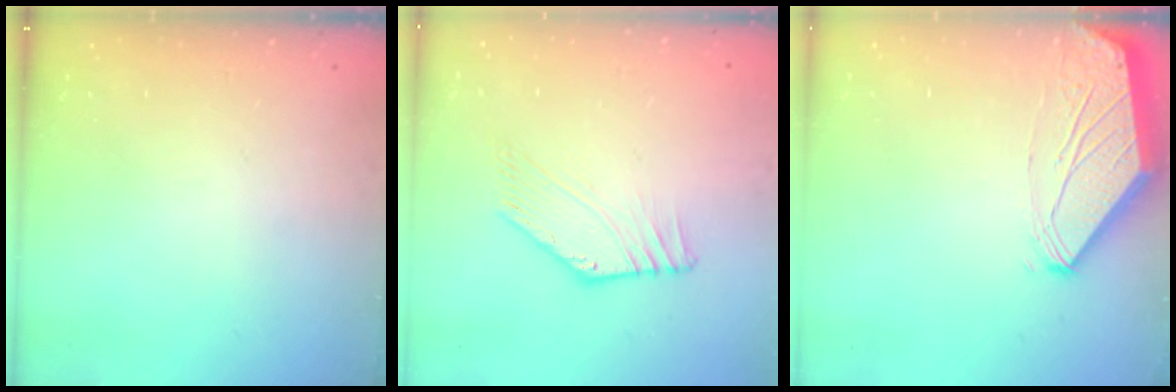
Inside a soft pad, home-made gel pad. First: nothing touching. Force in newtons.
{"total": 1.7, "press": 1.7, "slide": 0.4}
{"total": 0.0}